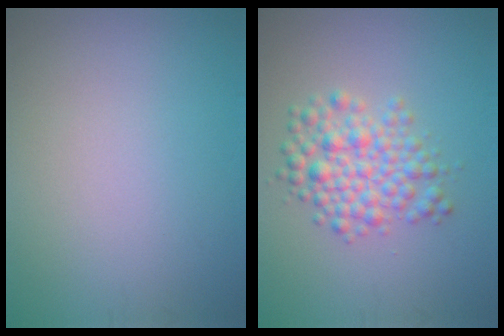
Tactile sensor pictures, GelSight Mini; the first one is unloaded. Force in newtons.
{"total": 4.1, "press": 4.1, "slide": 0.1}